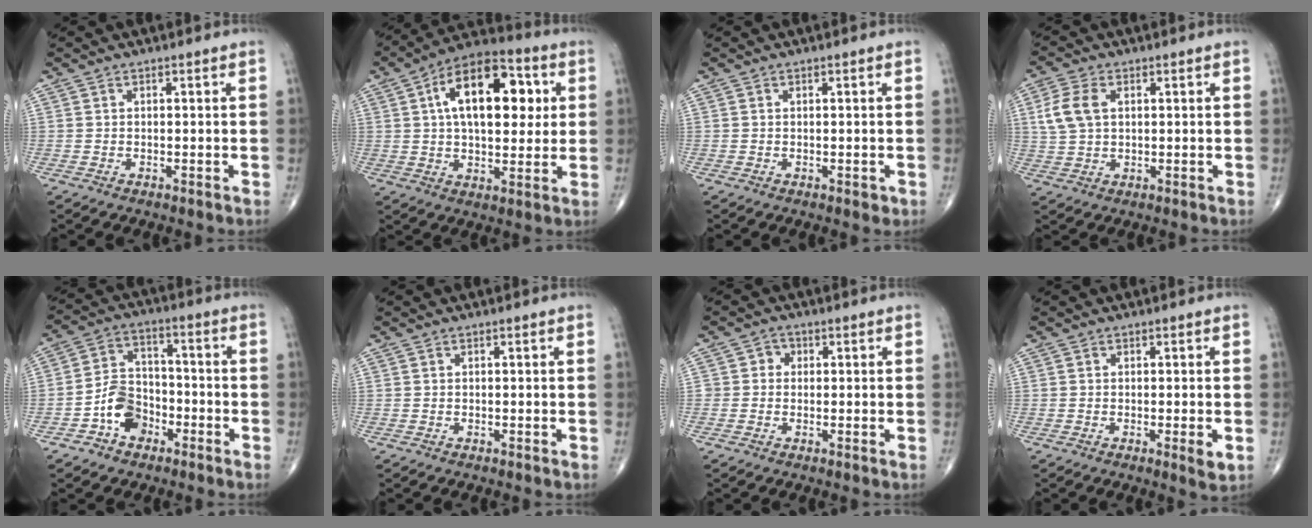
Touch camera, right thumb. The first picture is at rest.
{"total": 18.6, "force": [4.4, 9.8, 15.2], "torque": [-0.203, 0.015, 0.062]}
{"total": 0.9, "force": [-0.2, 0.5, 0.7], "torque": [-0.004, -0.001, -0.001]}
{"total": 6.5, "force": [1.6, 4.1, 4.8], "torque": [-0.106, 0.006, 0.032]}
{"total": 8.7, "force": [-4.0, 6.2, 4.7], "torque": [-0.061, 0.038, -0.078]}
{"total": 0.0}
{"total": 2.2, "force": [0.1, 2.1, 0.7], "torque": [0.008, 0.007, -0.005]}
{"total": 2.5, "force": [-0.5, 0.3, 2.4], "torque": [-0.037, -0.009, -0.011]}